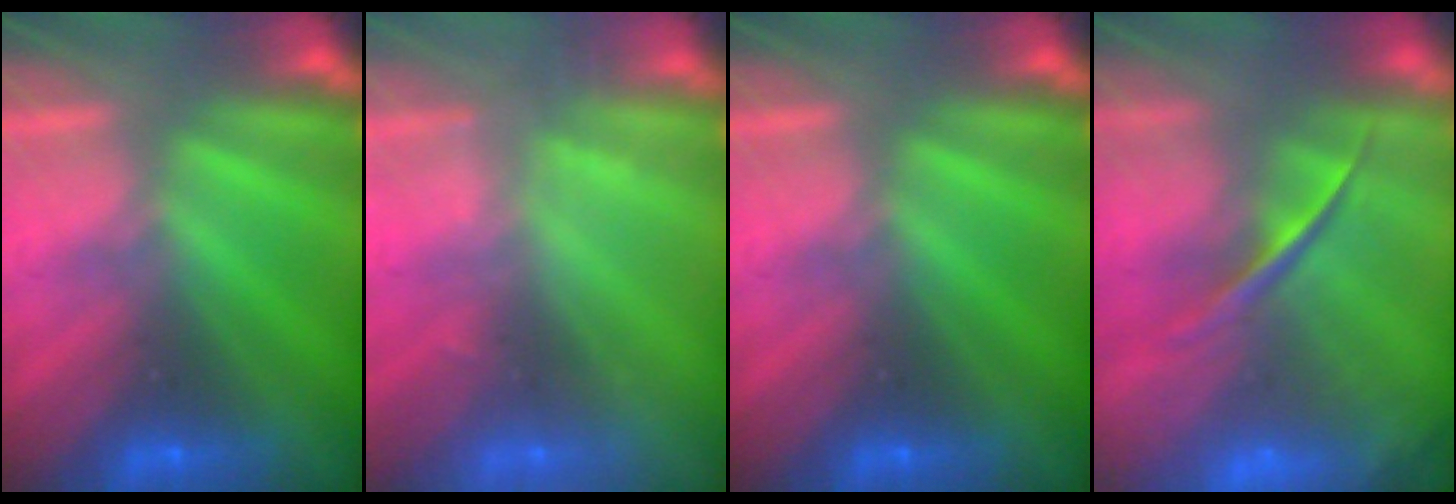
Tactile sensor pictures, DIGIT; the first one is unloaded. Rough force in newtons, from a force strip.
{"total": 2.3}
{"total": 0.0}
{"total": 5.8}